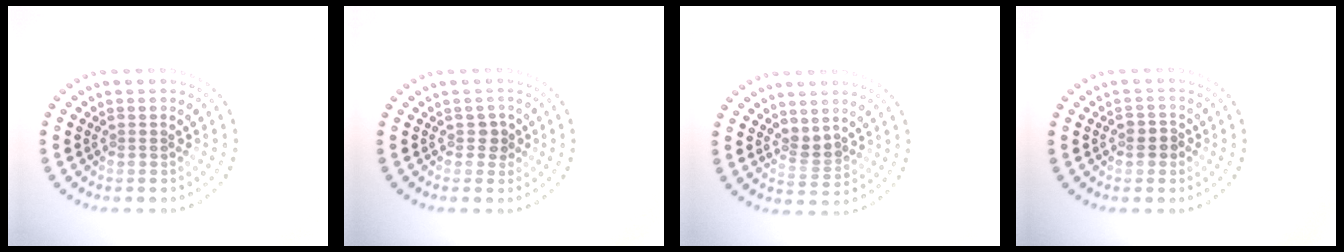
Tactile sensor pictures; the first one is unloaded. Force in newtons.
{"total": 1.0, "press": 0.8, "slide": 0.6}
{"total": 1.6, "press": 1.3, "slide": 0.9}
{"total": 1.6, "press": 1.4, "slide": 0.8}